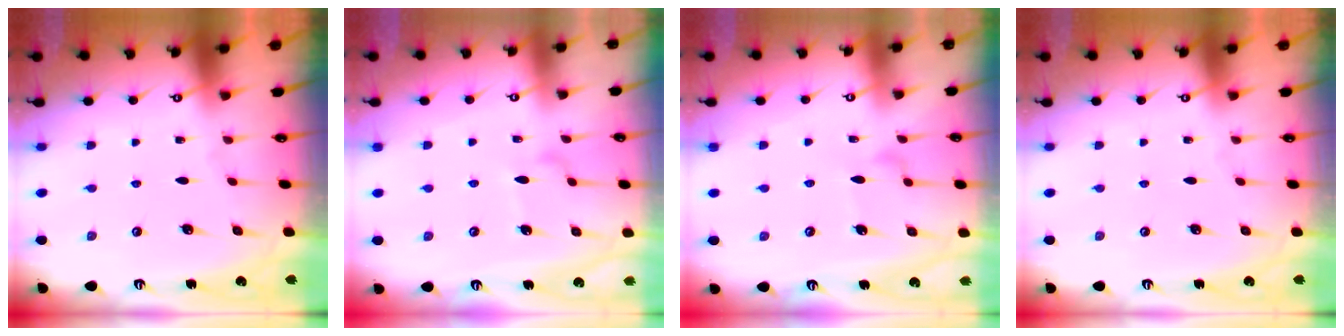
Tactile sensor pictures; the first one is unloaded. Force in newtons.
{"total": 8.5, "press": 8.5, "slide": 0.3}
{"total": 8.6, "press": 8.6, "slide": 0.4}
{"total": 0.0}